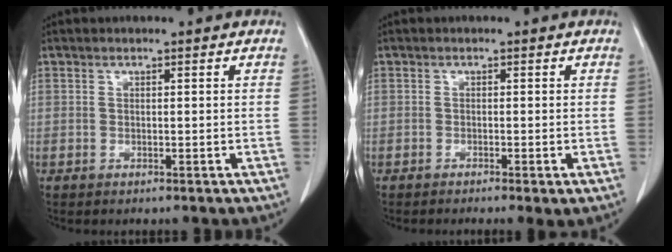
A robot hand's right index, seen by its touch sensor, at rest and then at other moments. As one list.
[{"total": 2.6, "force": [-1.7, 0.1, 2.0], "torque": [-0.027, -0.008, -0.022]}]